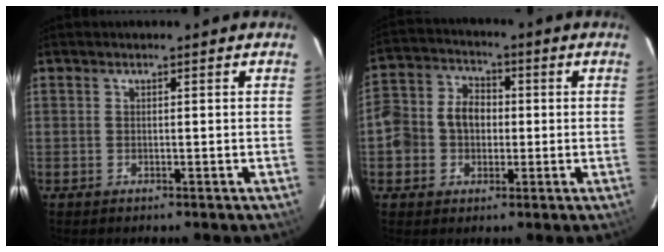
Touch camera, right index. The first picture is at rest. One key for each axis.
{"total": 9.6, "fx": -1.1, "fy": 8.3, "fz": 4.6, "tx": -0.107, "ty": 0.028, "tz": -0.021}